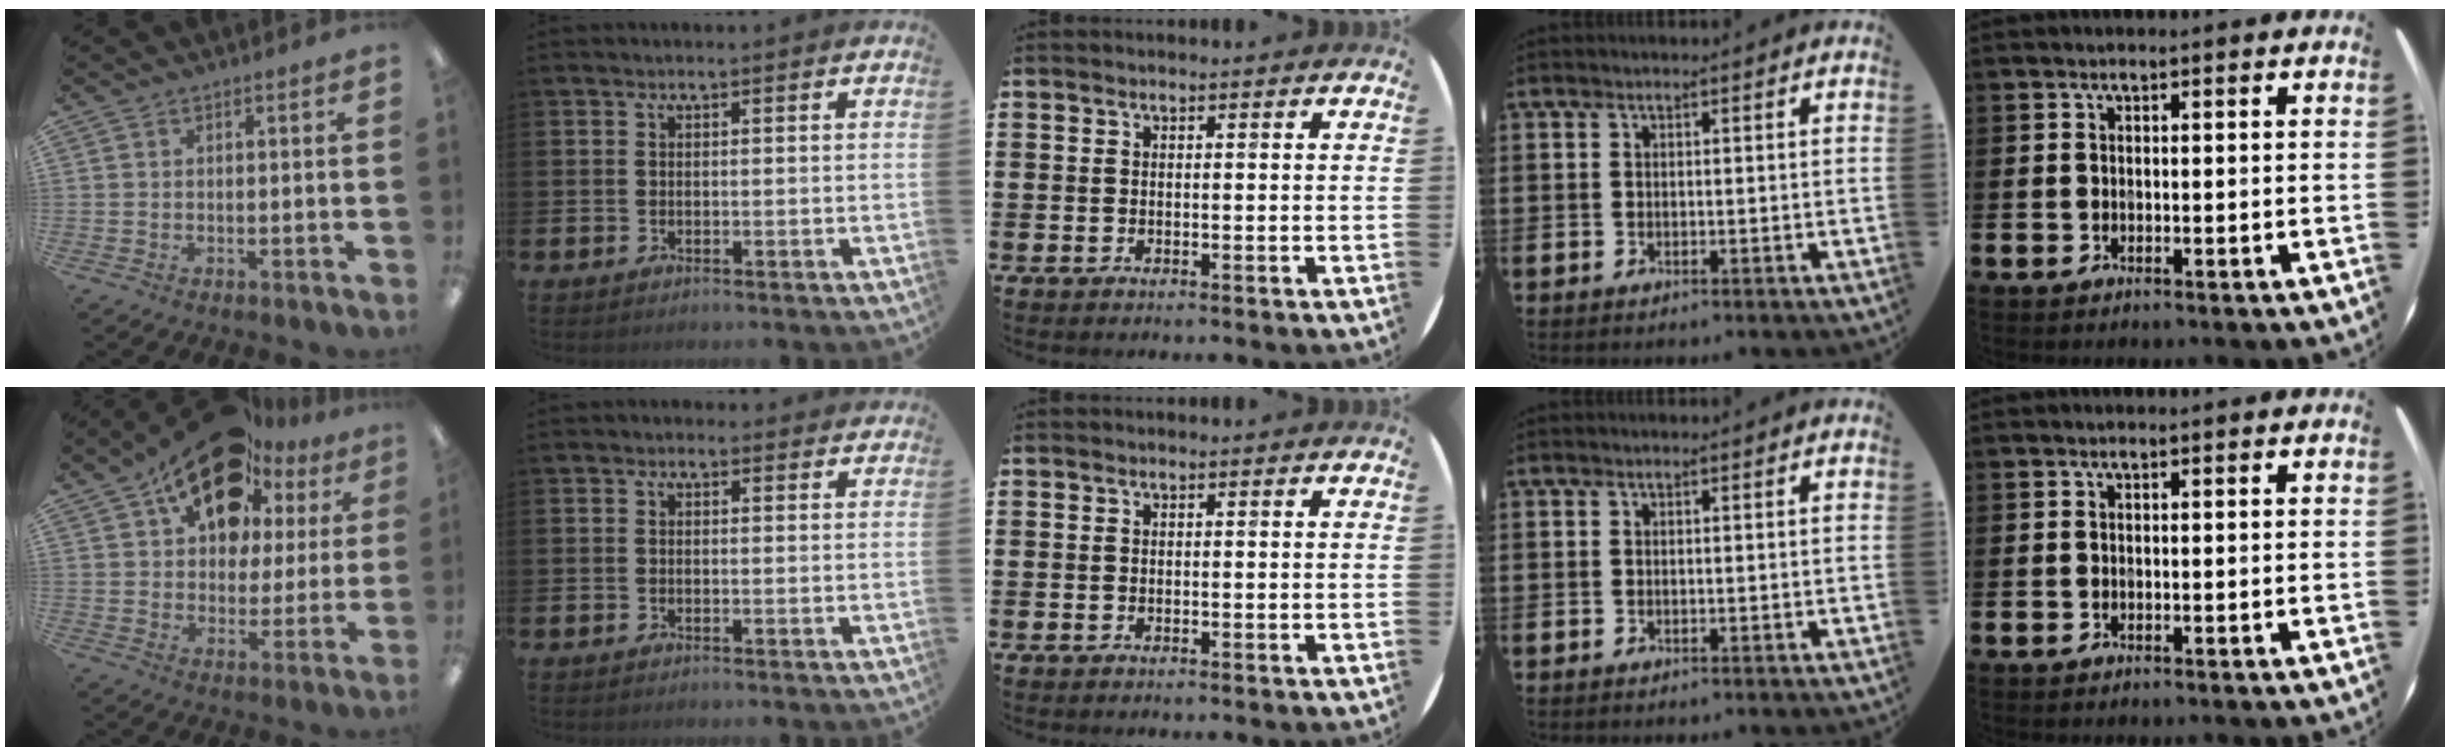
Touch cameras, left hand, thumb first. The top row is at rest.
{"thumb": {"total": 18.9, "force": [12.2, 10.5, 9.9], "torque": [-0.166, -0.061, 0.215]}, "index": {"total": 0.8, "force": [0.6, 0.5, 0.2], "torque": [0.005, 0.005, 0.008]}}